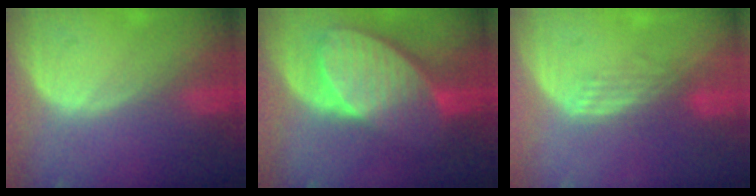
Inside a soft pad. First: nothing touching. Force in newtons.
{"total": 10.3, "press": 8.9, "slide": 5.2}
{"total": 3.1, "press": 2.6, "slide": 1.7}